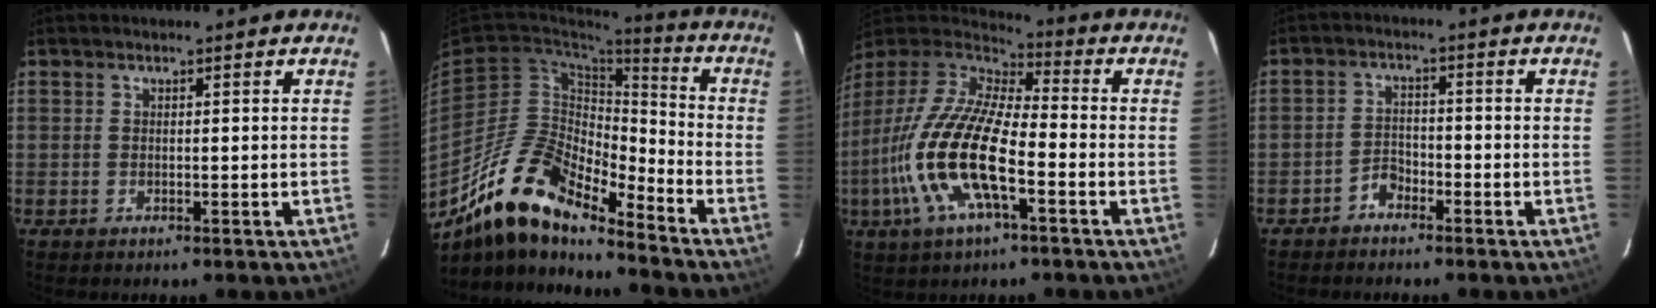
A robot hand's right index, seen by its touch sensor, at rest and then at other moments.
{"total": 16.9, "force": [-13.6, 4.8, 9.0], "torque": [-0.163, -0.008, -0.261]}
{"total": 20.1, "force": [-6.8, 6.5, 17.8], "torque": [-0.364, -0.026, -0.139]}
{"total": 3.0, "force": [-2.5, 1.6, 0.6], "torque": [-0.016, 0.010, -0.044]}